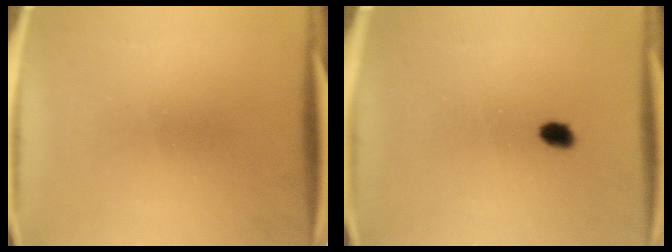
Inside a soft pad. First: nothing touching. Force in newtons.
{"total": 1.8}